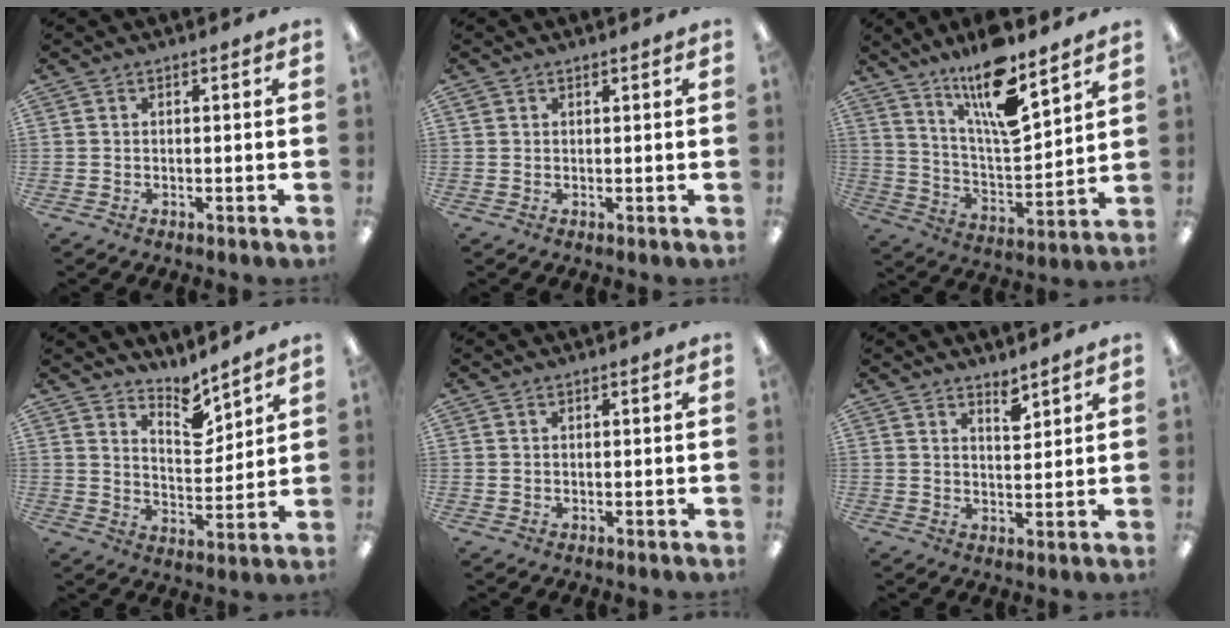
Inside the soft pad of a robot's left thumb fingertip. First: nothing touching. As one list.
[{"total": 0.8, "force": [0.6, 0.5, 0.1], "torque": [-0.003, 0.000, 0.012]}, {"total": 16.1, "force": [11.8, 3.9, 10.3], "torque": [-0.188, -0.067, 0.195]}, {"total": 8.0, "force": [6.9, 2.6, 2.9], "torque": [-0.031, -0.056, 0.121]}, {"total": 0.5, "force": [0.4, 0.3, 0.1], "torque": [-0.003, 0.002, 0.007]}, {"total": 3.7, "force": [3.3, 0.9, 1.4], "torque": [-0.011, -0.025, 0.055]}]